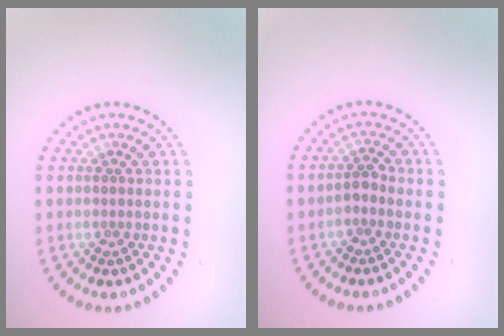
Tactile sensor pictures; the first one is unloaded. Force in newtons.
{"total": 1.1, "press": 1.0, "slide": 0.5}